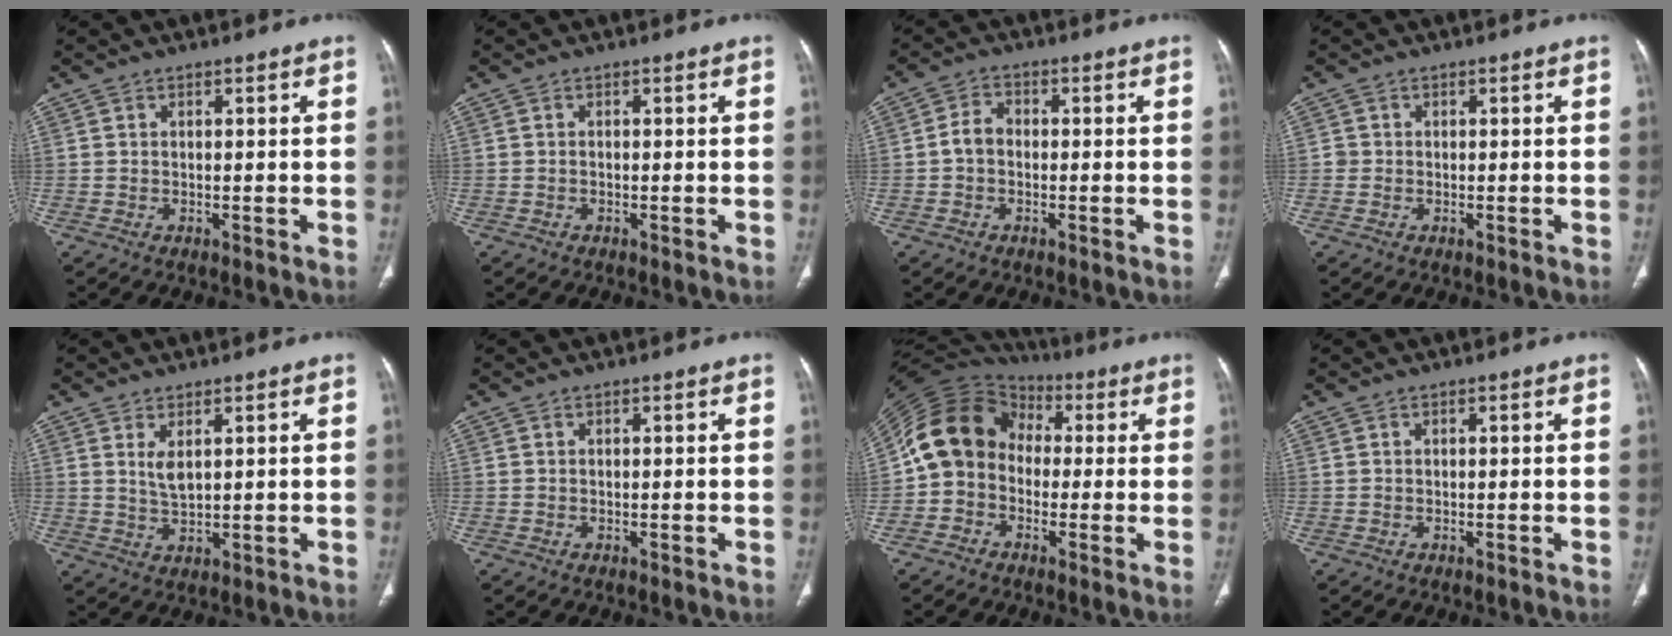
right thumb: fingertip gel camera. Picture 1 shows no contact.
{"total": 0.0}
{"total": 3.4, "force": [-0.6, 2.5, 2.2], "torque": [-0.035, 0.013, -0.018]}
{"total": 1.0, "force": [-0.2, 1.0, 0.1], "torque": [0.004, 0.005, -0.003]}
{"total": 3.5, "force": [1.4, 1.4, 2.8], "torque": [-0.053, -0.015, 0.036]}
{"total": 0.0}
{"total": 13.0, "force": [-0.4, 11.0, 7.0], "torque": [-0.116, 0.043, -0.023]}
{"total": 0.0}